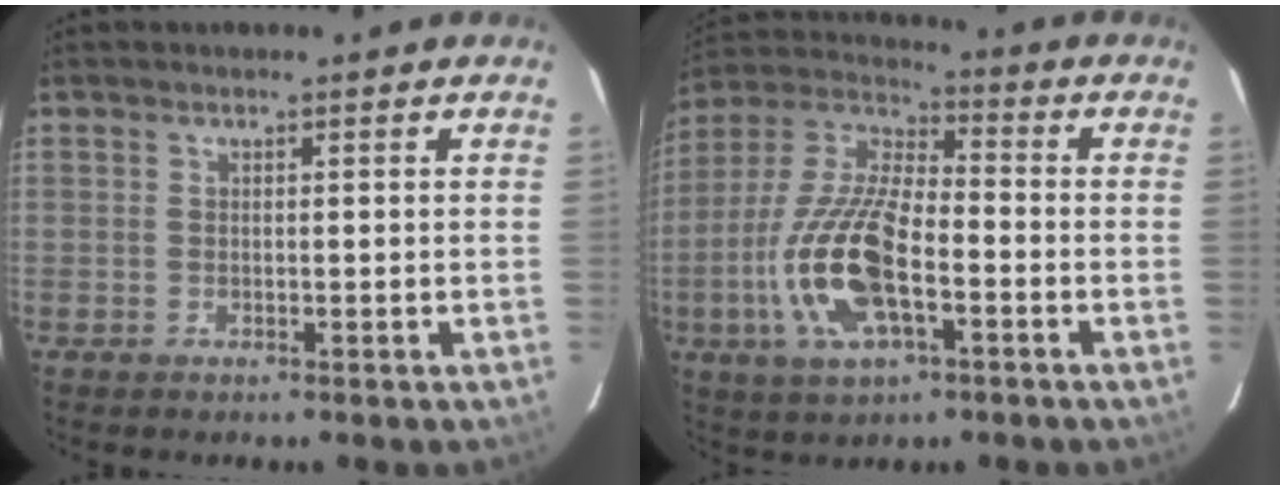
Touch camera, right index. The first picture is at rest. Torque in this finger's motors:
{"motor_torque": [2.14, 0.00, 0.86, 0.21]}